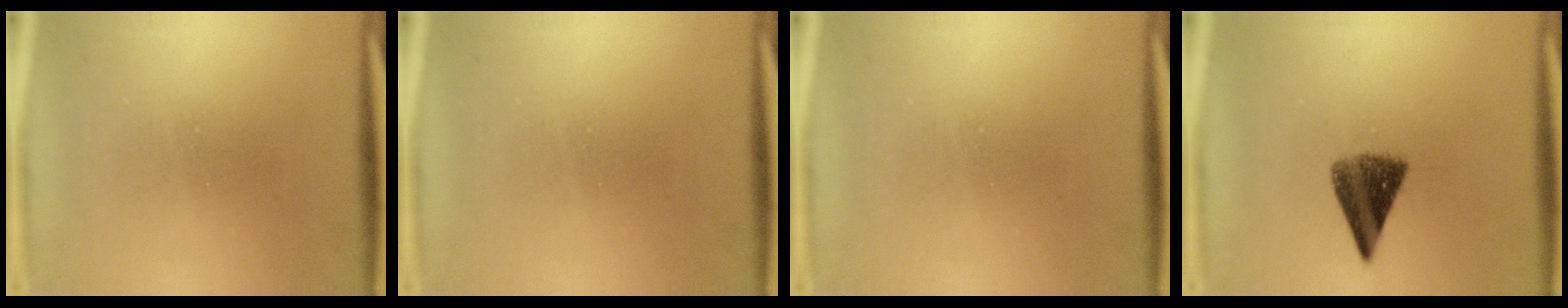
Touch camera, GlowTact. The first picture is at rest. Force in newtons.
{"total": 0.0}
{"total": 0.0}
{"total": 6.9}